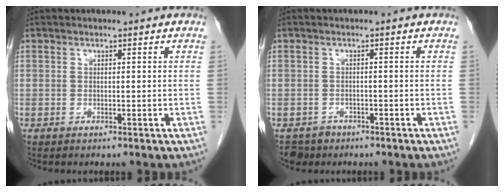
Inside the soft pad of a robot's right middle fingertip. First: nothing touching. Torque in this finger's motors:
{"motor_torque": [0.12, 0.00, -0.02, -0.02]}